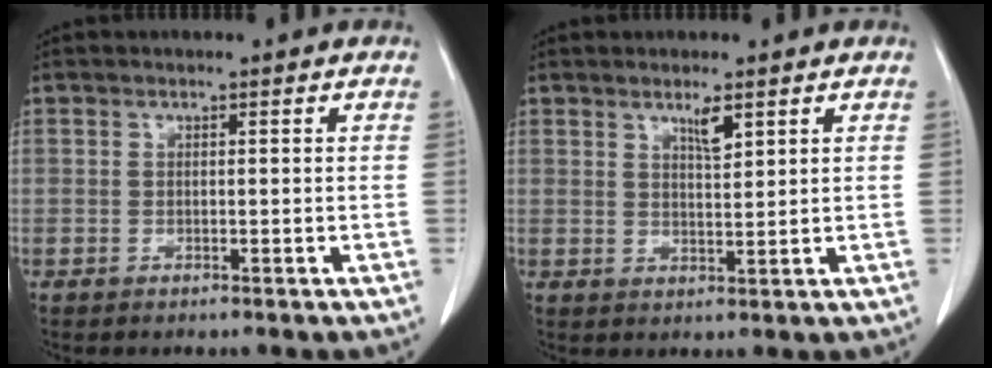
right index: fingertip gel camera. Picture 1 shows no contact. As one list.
[{"total": 2.7, "force": [1.8, 0.4, 2.0], "torque": [-0.040, -0.004, 0.033]}]